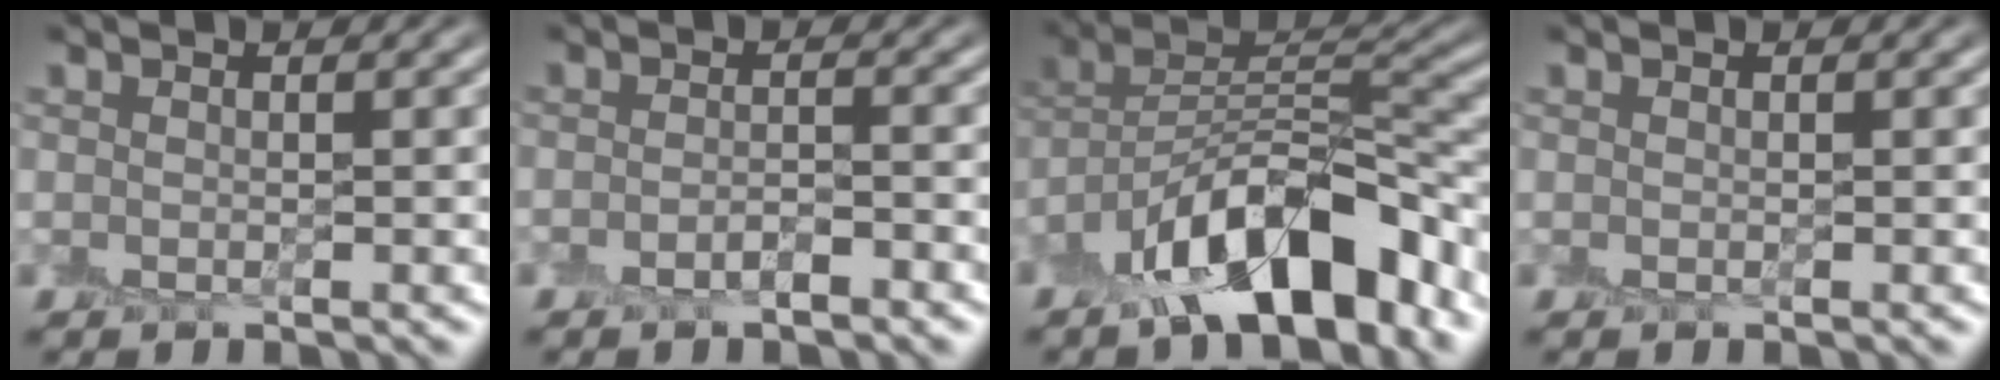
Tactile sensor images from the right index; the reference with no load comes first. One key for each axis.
{"total": 1.5, "fx": -1.2, "fy": 0.3, "fz": 0.7, "tx": -0.015, "ty": 0.002, "tz": -0.024}
{"total": 11.5, "fx": -7.5, "fy": 4.4, "fz": 7.5, "tx": -0.109, "ty": 0.012, "tz": -0.149}
{"total": 0.0}